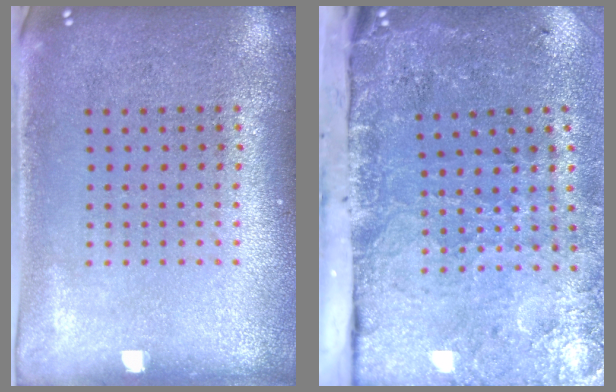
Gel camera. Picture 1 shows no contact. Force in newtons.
{"total": 5.0, "press": 3.7, "slide": 3.4}